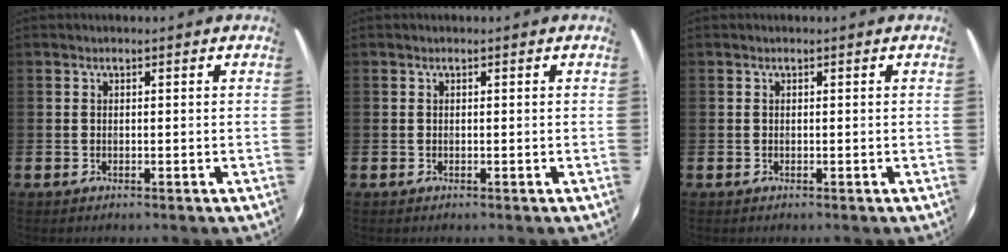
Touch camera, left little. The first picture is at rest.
{"total": 0.0}
{"total": 0.0}